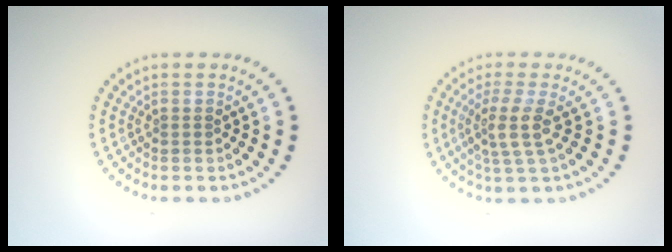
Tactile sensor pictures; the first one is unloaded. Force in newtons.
{"total": 2.9, "press": 2.2, "slide": 1.9}